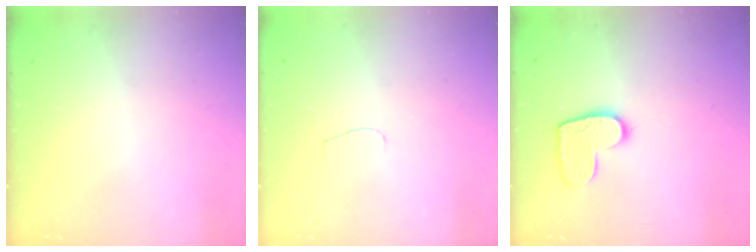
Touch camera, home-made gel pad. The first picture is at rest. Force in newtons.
{"total": 3.4, "press": 3.4, "slide": 0.3}
{"total": 10.3, "press": 10.2, "slide": 0.6}